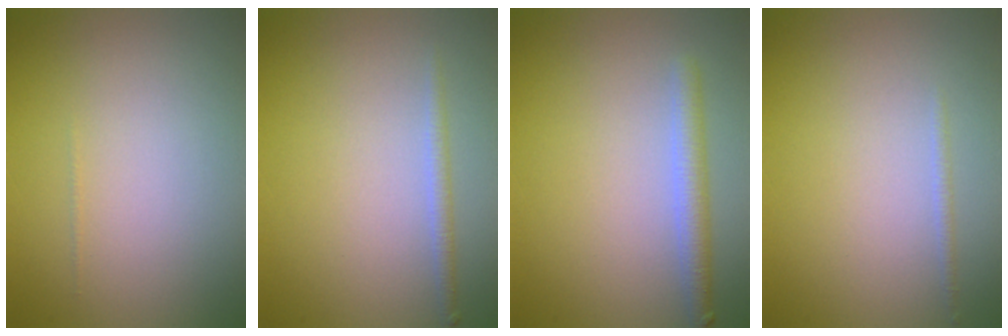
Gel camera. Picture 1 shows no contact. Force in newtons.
{"total": 1.1, "press": 1.1, "slide": 0.0}
{"total": 2.3, "press": 2.3, "slide": 0.1}
{"total": 0.6, "press": 0.6, "slide": 0.0}